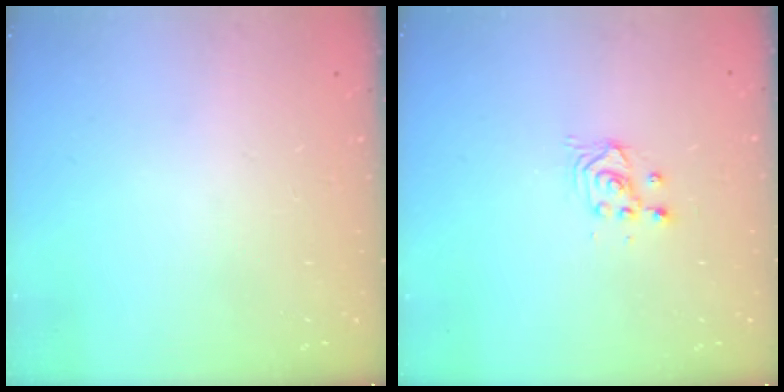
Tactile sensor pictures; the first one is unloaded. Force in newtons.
{"total": 2.5, "press": 2.5, "slide": 0.2}